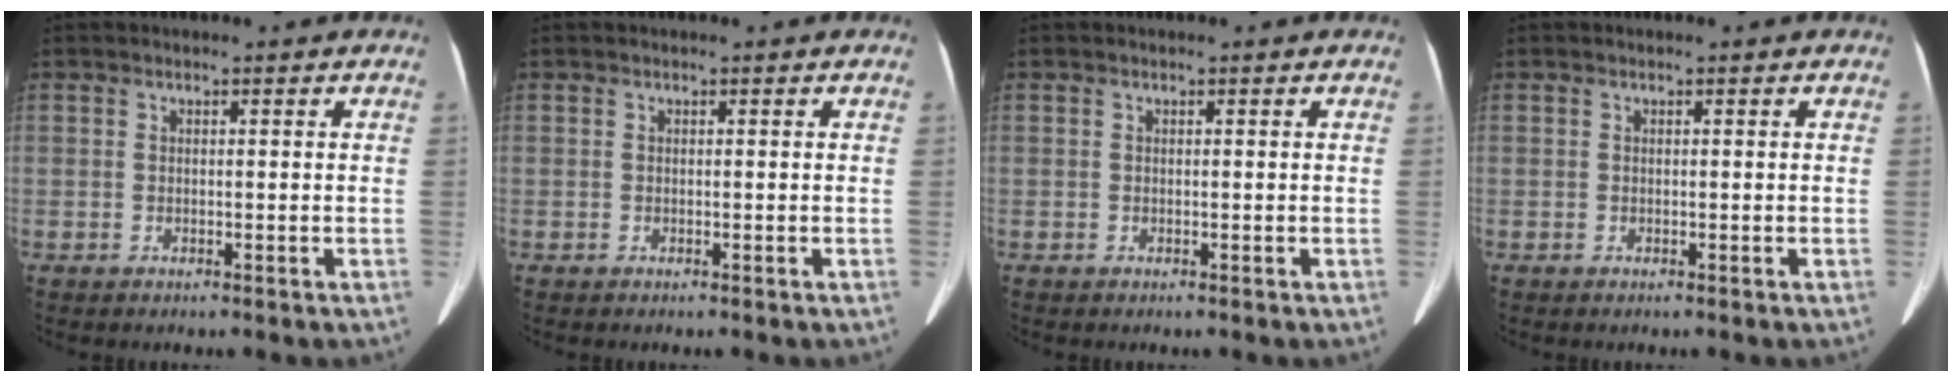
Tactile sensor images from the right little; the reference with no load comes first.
{"total": 0.0}
{"total": 0.0}
{"total": 0.0}